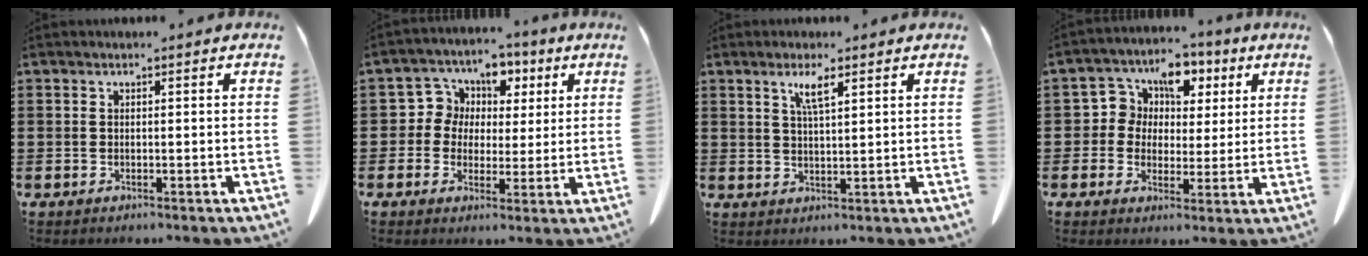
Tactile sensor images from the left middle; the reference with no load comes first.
{"total": 5.7, "force": [1.0, 5.5, 0.9], "torque": [-0.054, 0.006, 0.014]}
{"total": 3.8, "force": [2.2, 0.6, 3.0], "torque": [-0.065, 0.003, 0.039]}
{"total": 6.3, "force": [2.2, 5.5, 2.0], "torque": [-0.065, 0.002, 0.034]}